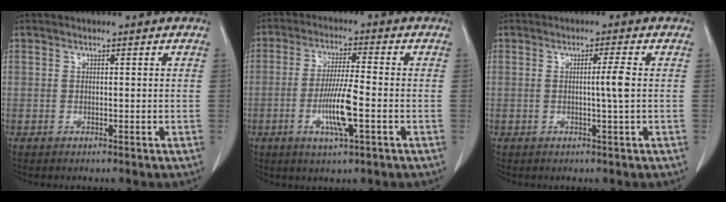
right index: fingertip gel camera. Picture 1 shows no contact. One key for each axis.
{"total": 8.1, "fx": -2.4, "fy": 0.5, "fz": 7.7, "tx": -0.148, "ty": -0.009, "tz": -0.045}
{"total": 2.8, "fx": 0.0, "fy": -0.7, "fz": 2.7, "tx": -0.046, "ty": -0.004, "tz": 0.000}